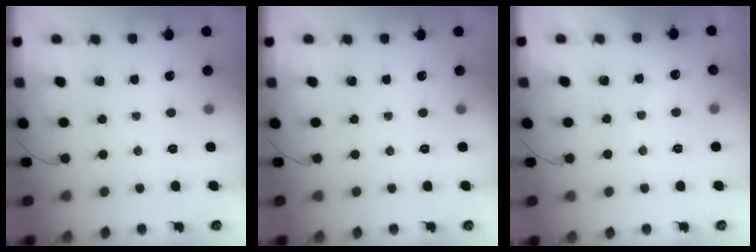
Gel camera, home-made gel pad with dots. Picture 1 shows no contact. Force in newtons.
{"total": 0.0}
{"total": 5.7, "press": 5.7, "slide": 1.0}